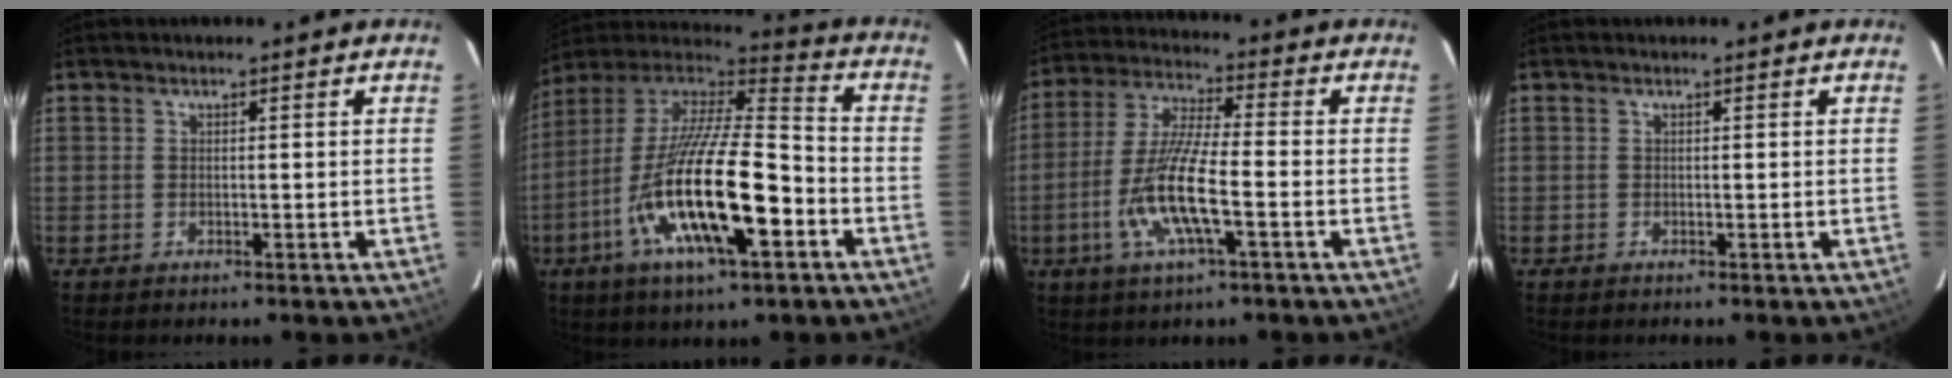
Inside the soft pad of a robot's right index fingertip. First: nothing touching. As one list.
[{"total": 24.0, "force": [-8.8, 6.6, 21.3], "torque": [-0.394, -0.039, -0.165]}, {"total": 12.5, "force": [-4.0, 2.1, 11.6], "torque": [-0.245, -0.008, -0.077]}, {"total": 0.0}]